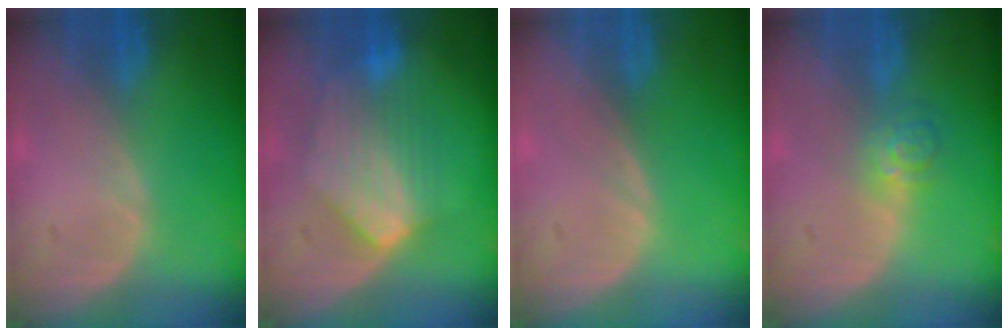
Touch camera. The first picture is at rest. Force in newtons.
{"total": 7.2, "press": 7.1, "slide": 1.2}
{"total": 0.0}
{"total": 3.6, "press": 3.5, "slide": 0.7}